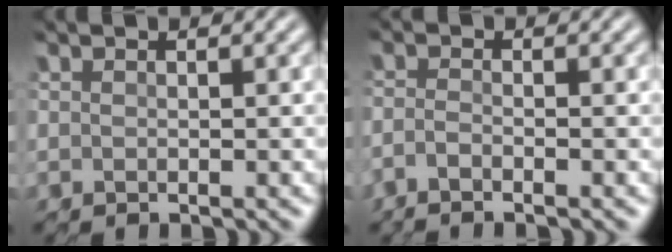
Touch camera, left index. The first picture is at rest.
{"total": 1.4, "force": [-1.1, -0.8, 0.2], "torque": [-0.012, 0.004, -0.024]}